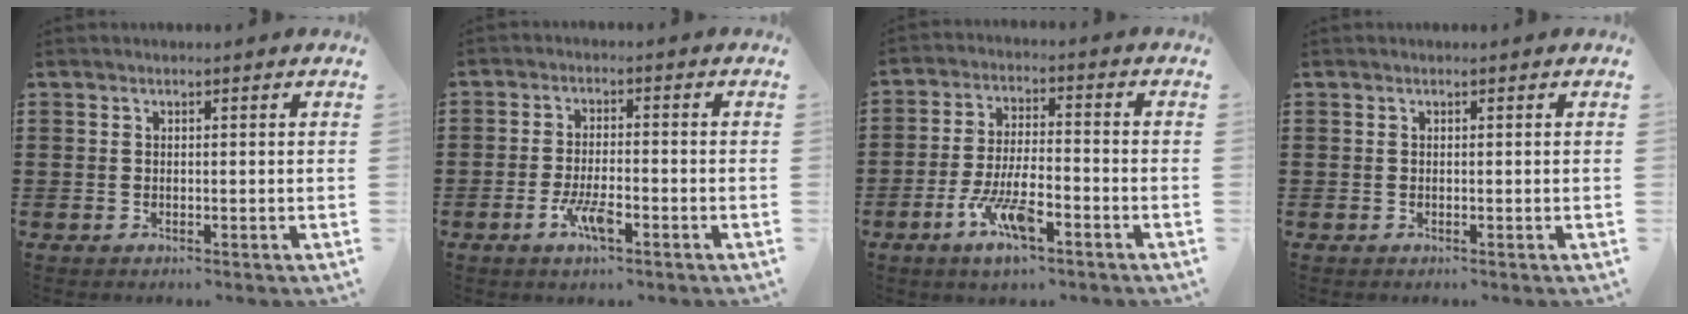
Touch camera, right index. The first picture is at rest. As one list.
[{"total": 4.9, "force": [-2.5, 1.2, 4.0], "torque": [-0.092, -0.005, -0.051]}, {"total": 8.8, "force": [-4.5, 2.6, 7.1], "torque": [-0.157, -0.005, -0.085]}, {"total": 0.0}]